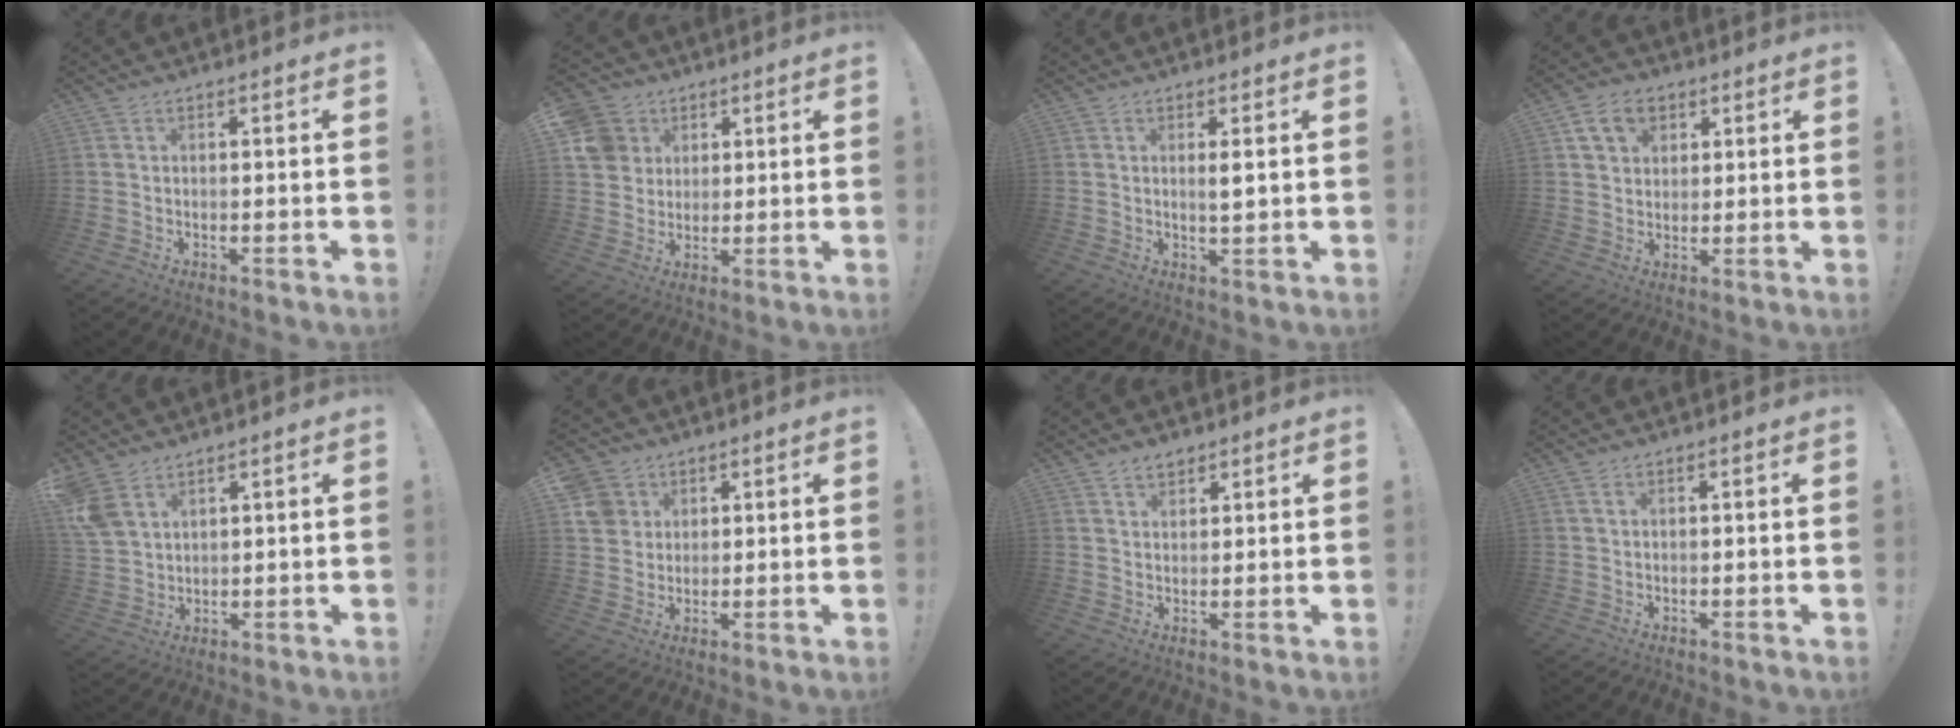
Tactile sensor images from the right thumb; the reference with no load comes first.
{"total": 10.6, "force": [3.3, 9.5, 3.1], "torque": [-0.050, -0.010, 0.070]}
{"total": 2.6, "force": [0.8, 0.3, 2.5], "torque": [-0.028, -0.013, 0.008]}
{"total": 8.4, "force": [4.3, 6.2, 3.7], "torque": [-0.050, -0.011, 0.082]}
{"total": 7.5, "force": [4.8, 4.5, 3.6], "torque": [-0.074, -0.016, 0.097]}
{"total": 7.7, "force": [3.2, 6.8, 1.7], "torque": [-0.025, -0.014, 0.068]}
{"total": 3.4, "force": [2.7, 1.8, 0.9], "torque": [-0.007, -0.016, 0.048]}
{"total": 1.1, "force": [0.6, 0.4, 0.8], "torque": [-0.018, 0.001, 0.011]}